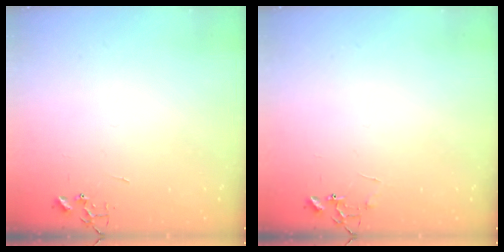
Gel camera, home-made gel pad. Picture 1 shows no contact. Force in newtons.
{"total": 5.5, "press": 5.4, "slide": 0.4}